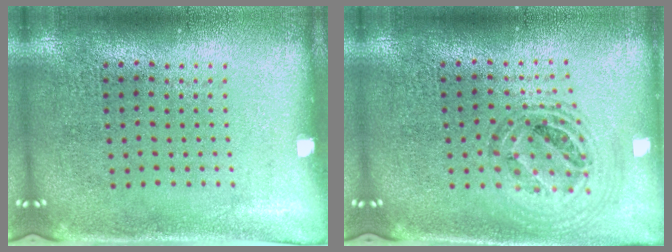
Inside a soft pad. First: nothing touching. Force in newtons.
{"total": 1.0, "press": 1.0, "slide": 0.3}